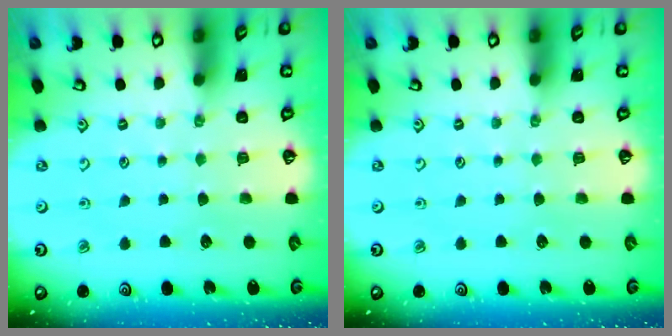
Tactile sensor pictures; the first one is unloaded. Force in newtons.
{"total": 0.0}